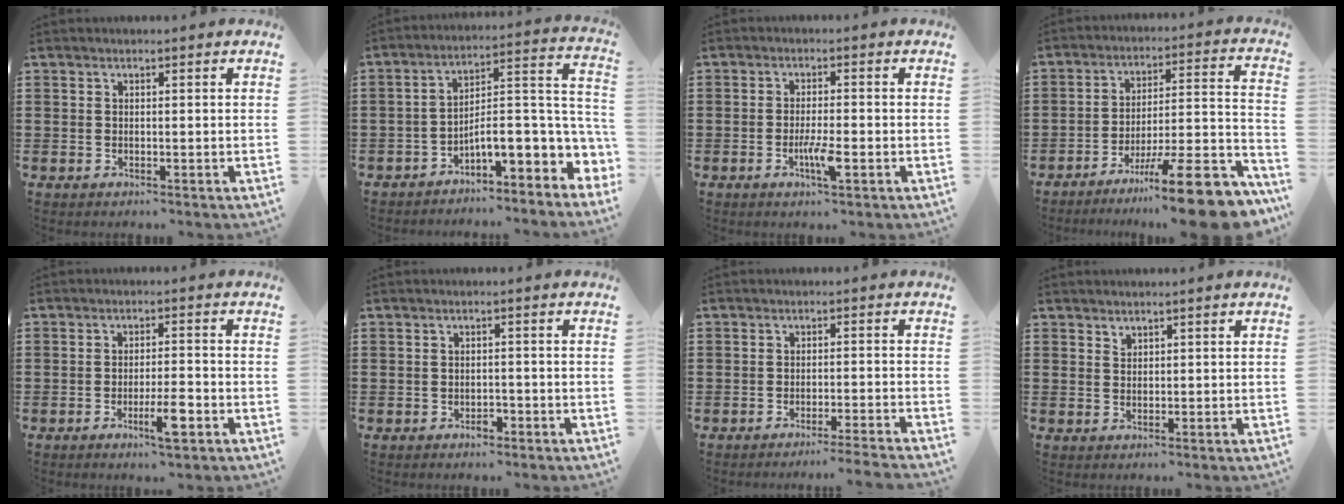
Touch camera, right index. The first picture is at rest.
{"total": 9.0, "force": [-3.3, 3.0, 7.8], "torque": [-0.119, -0.028, -0.065]}
{"total": 4.0, "force": [-1.5, 0.5, 3.7], "torque": [-0.068, -0.005, -0.027]}
{"total": 14.0, "force": [-10.1, 1.4, 9.5], "torque": [-0.118, 0.029, -0.175]}
{"total": 5.3, "force": [-2.5, 0.5, 4.7], "torque": [-0.088, -0.015, -0.043]}
{"total": 1.4, "force": [-1.1, 0.7, 0.6], "torque": [-0.017, -0.003, -0.022]}
{"total": 2.5, "force": [-2.2, -0.7, 1.0], "torque": [-0.016, -0.005, -0.043]}
{"total": 1.3, "force": [1.2, 0.6, 0.1], "torque": [-0.003, 0.001, 0.024]}